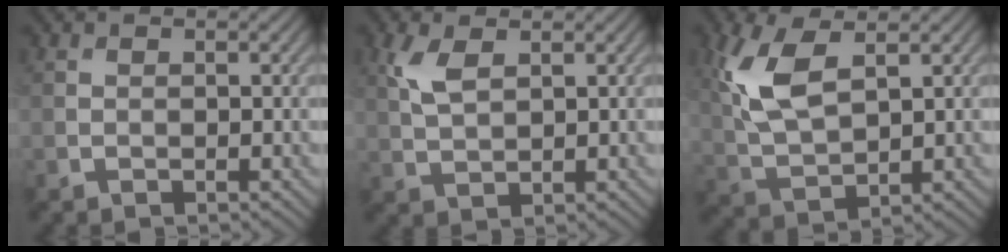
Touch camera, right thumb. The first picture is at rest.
{"total": 3.8, "force": [1.7, 1.7, 2.9], "torque": [-0.076, 0.004, 0.038]}
{"total": 8.8, "force": [3.1, 4.1, 7.1], "torque": [-0.177, 0.006, 0.061]}